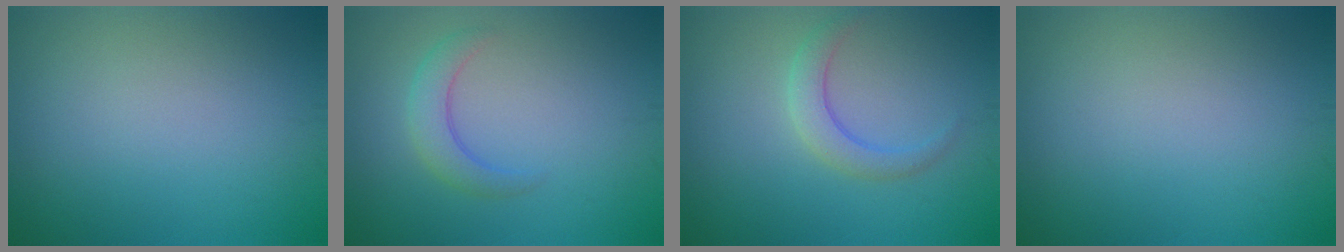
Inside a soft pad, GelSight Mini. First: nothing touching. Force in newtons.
{"total": 2.4, "press": 2.4, "slide": 0.1}
{"total": 2.4, "press": 2.4, "slide": 0.1}
{"total": 0.0}